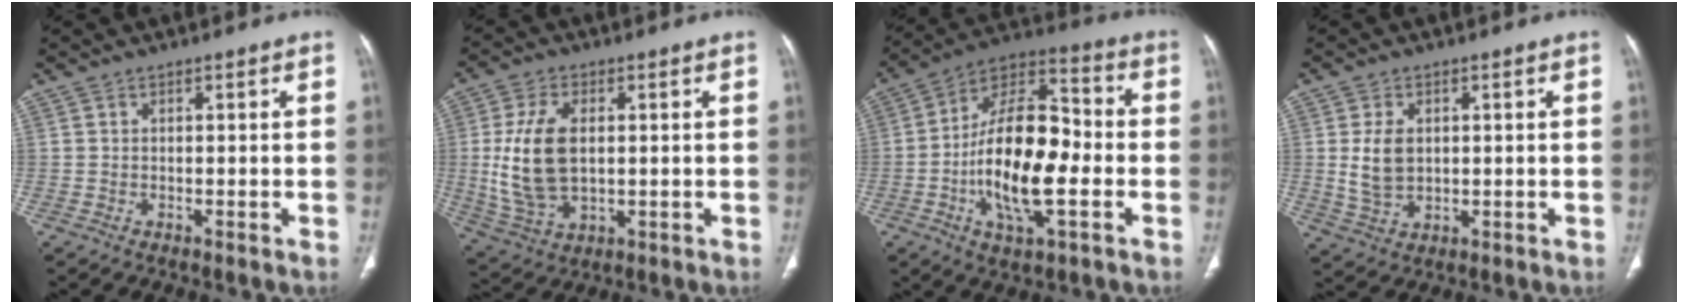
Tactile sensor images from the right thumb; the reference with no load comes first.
{"total": 13.2, "force": [0.8, 7.7, 10.7], "torque": [-0.217, -0.005, 0.025]}
{"total": 20.1, "force": [-3.8, 8.8, 17.7], "torque": [-0.299, 0.030, -0.071]}
{"total": 6.5, "force": [0.8, 4.4, 4.7], "torque": [-0.079, -0.005, 0.024]}